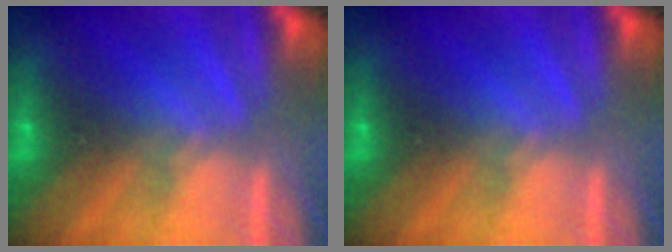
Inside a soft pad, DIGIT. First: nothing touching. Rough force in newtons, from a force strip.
{"total": 0.0}